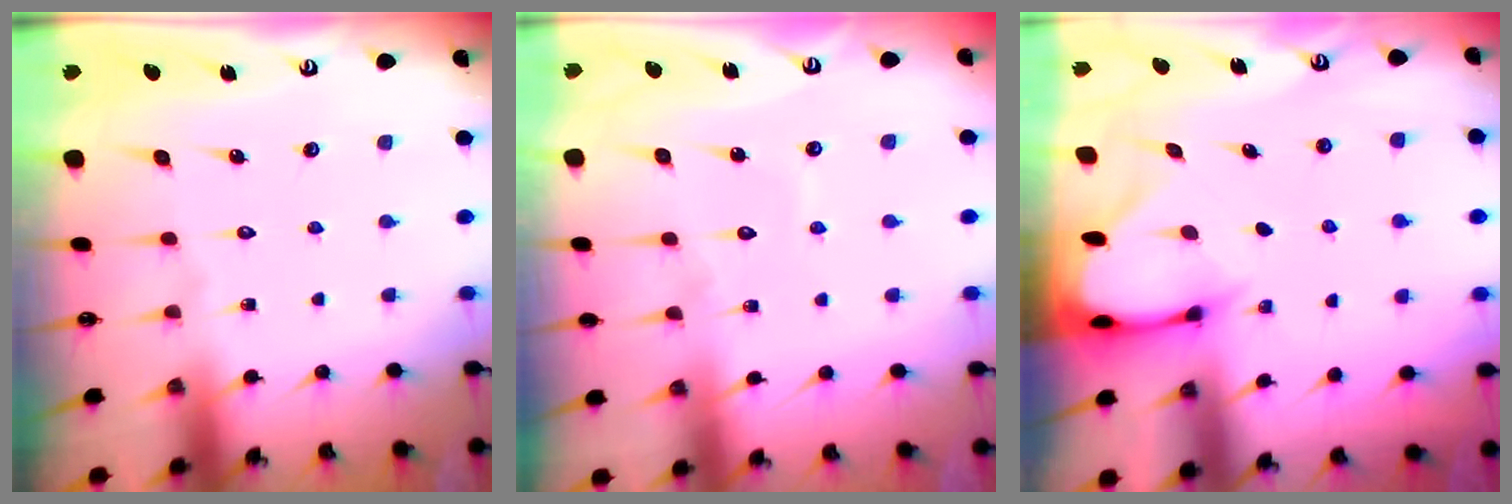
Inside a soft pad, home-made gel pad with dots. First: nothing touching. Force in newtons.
{"total": 4.3, "press": 4.3, "slide": 0.4}
{"total": 2.5, "press": 2.5, "slide": 0.0}